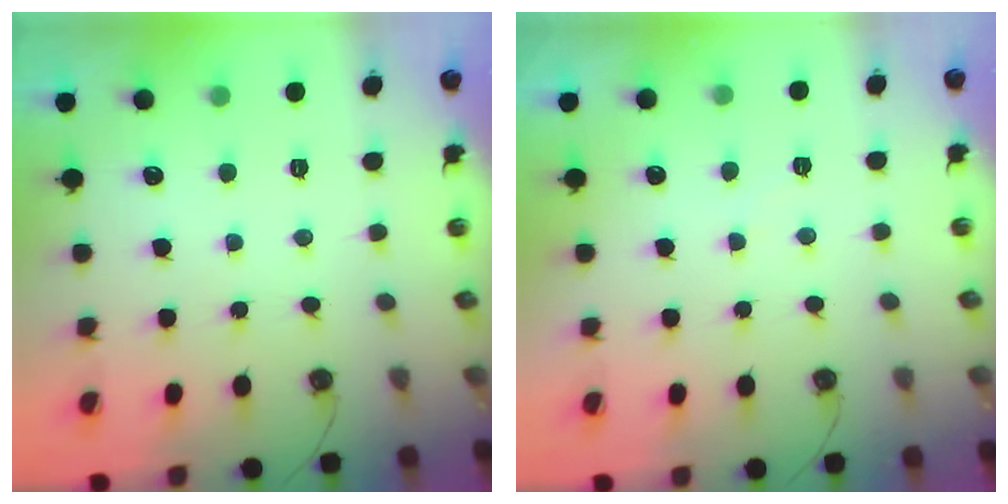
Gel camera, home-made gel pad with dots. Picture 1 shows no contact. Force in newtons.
{"total": 3.3, "press": 3.2, "slide": 0.6}